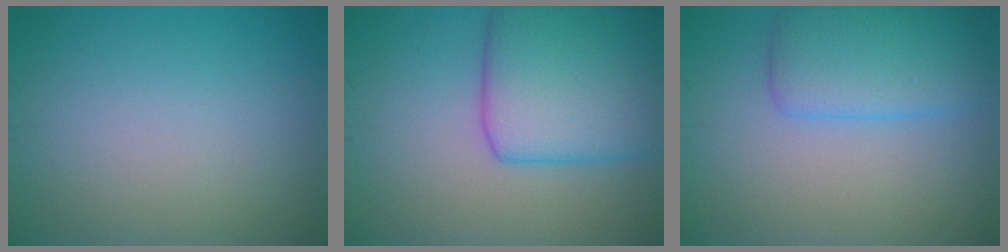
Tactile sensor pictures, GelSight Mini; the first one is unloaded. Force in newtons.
{"total": 8.5, "press": 8.5, "slide": 0.3}
{"total": 4.6, "press": 4.6, "slide": 0.2}